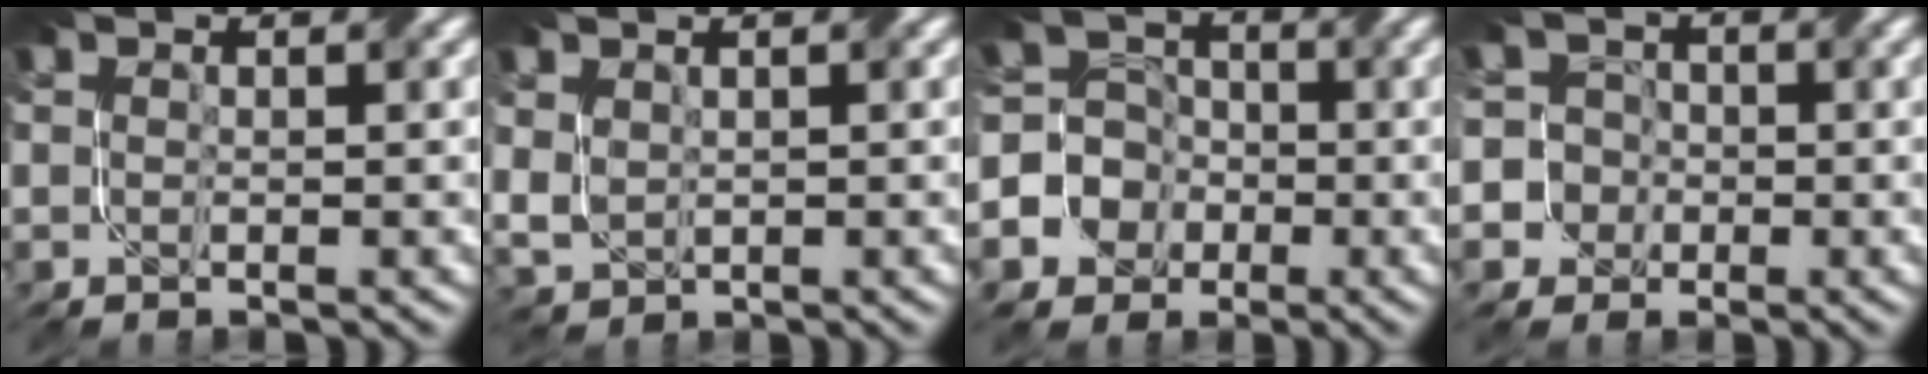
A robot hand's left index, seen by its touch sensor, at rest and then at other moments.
{"total": 1.9, "force": [0.7, 1.4, 1.1], "torque": [-0.036, 0.000, 0.015]}
{"total": 8.2, "force": [-3.6, 7.2, 1.4], "torque": [-0.034, 0.006, -0.091]}
{"total": 5.4, "force": [-2.0, 5.0, 0.8], "torque": [-0.010, 0.019, -0.077]}